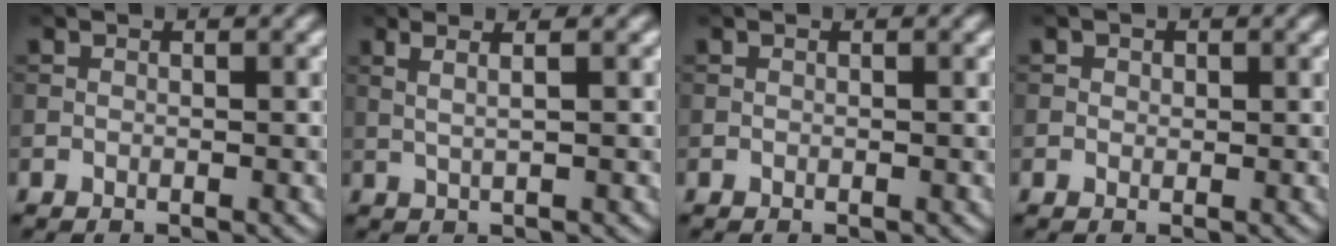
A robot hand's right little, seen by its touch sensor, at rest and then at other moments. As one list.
[{"total": 3.1, "force": [1.5, 1.2, 2.5], "torque": [-0.027, 0.010, 0.000]}, {"total": 0.0}, {"total": 0.7, "force": [0.2, 0.6, 0.2], "torque": [-0.002, -0.002, 0.001]}]